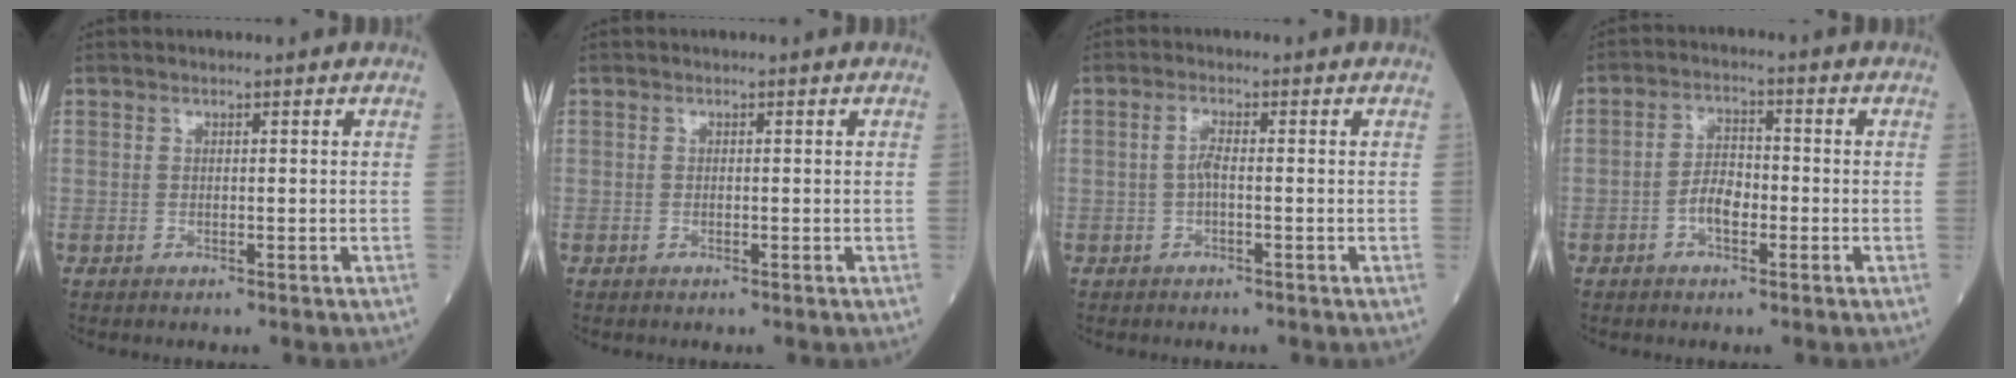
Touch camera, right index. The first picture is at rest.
{"total": 0.0}
{"total": 2.0, "force": [-0.4, 0.3, 2.0], "torque": [-0.039, 0.003, -0.009]}
{"total": 4.3, "force": [-1.6, 2.1, 3.4], "torque": [-0.066, 0.010, -0.034]}